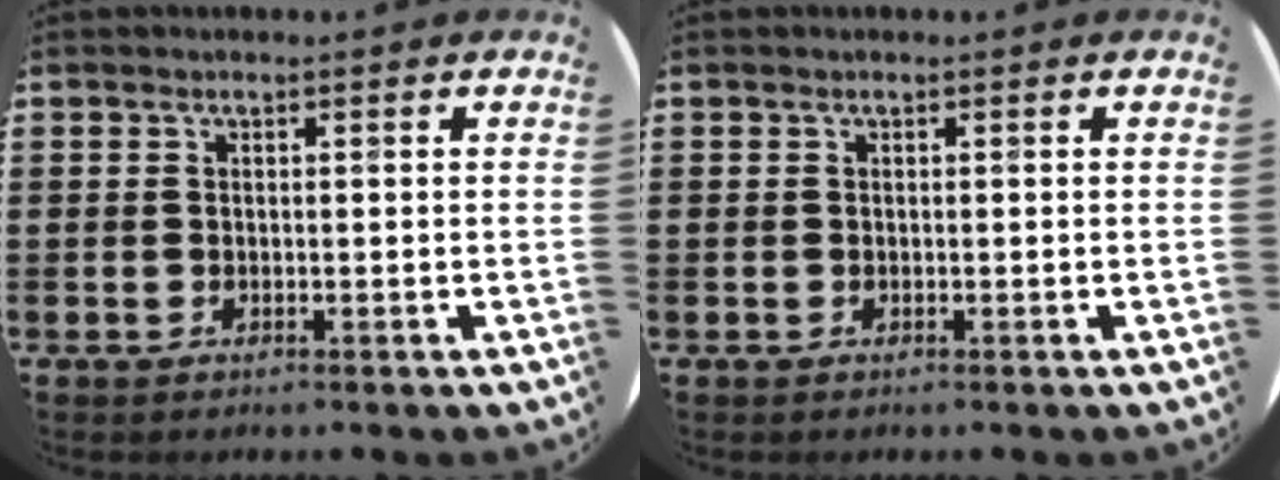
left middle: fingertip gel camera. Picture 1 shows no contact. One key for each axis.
{"total": 0.0}